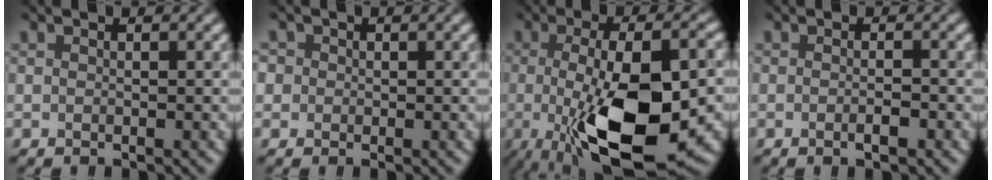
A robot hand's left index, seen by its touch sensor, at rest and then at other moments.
{"total": 1.1, "force": [-0.4, 0.6, -0.8], "torque": [0.016, 0.002, 0.002]}
{"total": 12.5, "force": [-3.0, 4.1, 11.4], "torque": [-0.175, -0.016, -0.038]}
{"total": 1.3, "force": [-1.2, 0.0, 0.5], "torque": [-0.006, -0.005, -0.012]}